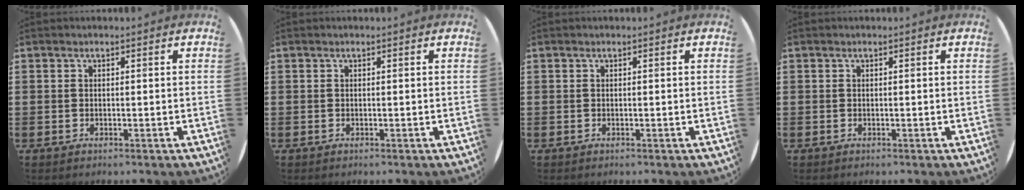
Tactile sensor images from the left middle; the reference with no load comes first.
{"total": 0.0}
{"total": 0.0}
{"total": 0.0}